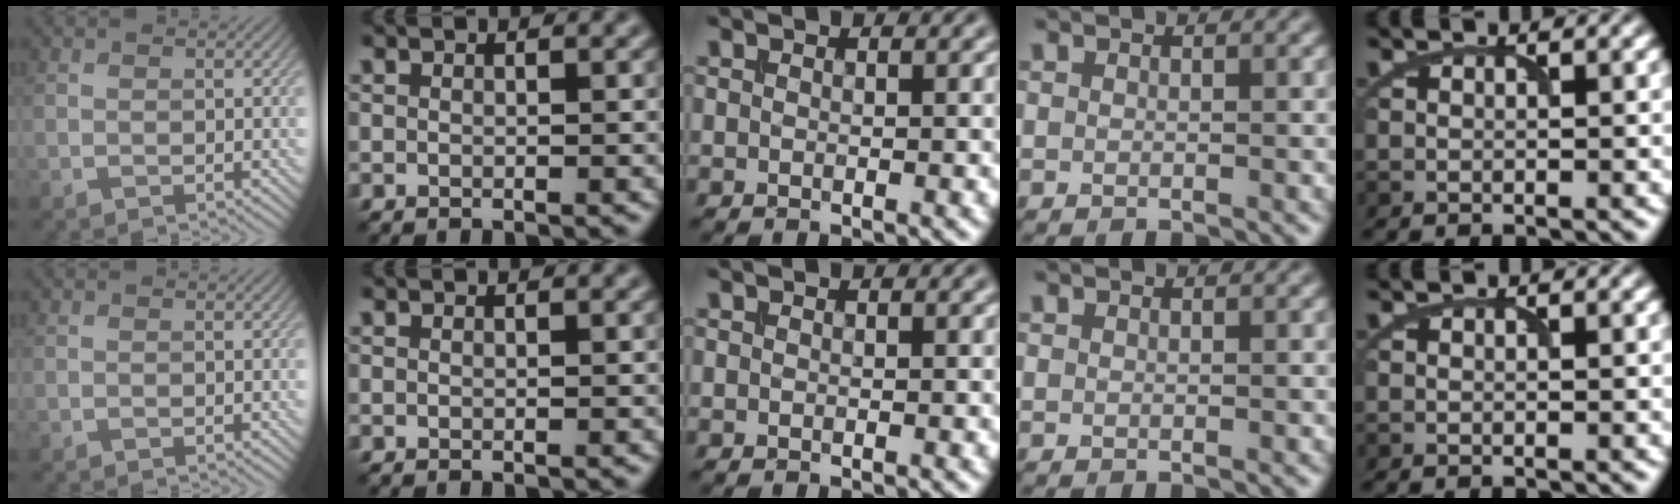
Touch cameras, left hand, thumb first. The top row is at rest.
{}